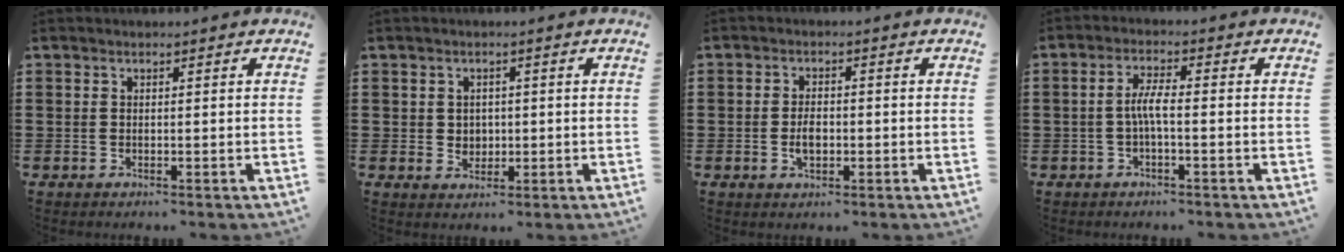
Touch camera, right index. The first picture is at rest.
{"total": 2.1, "force": [0.4, 2.0, 0.5], "torque": [-0.010, 0.007, 0.004]}
{"total": 3.1, "force": [-0.5, 1.7, 2.5], "torque": [-0.047, 0.002, -0.009]}
{"total": 3.6, "force": [-0.8, 0.6, 3.5], "torque": [-0.078, -0.003, -0.022]}